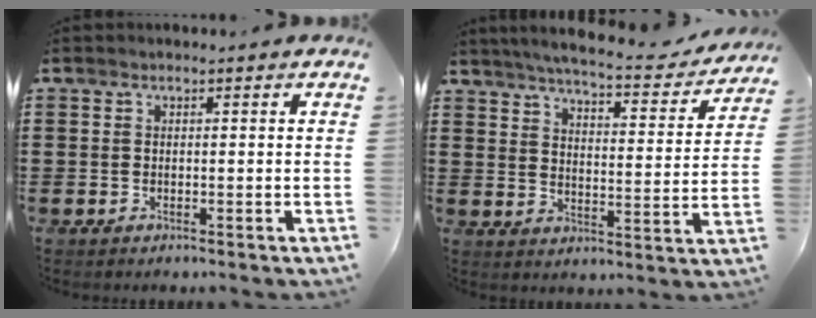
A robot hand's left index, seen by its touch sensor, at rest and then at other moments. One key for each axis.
{"total": 5.4, "fx": 5.0, "fy": -0.2, "fz": 2.0, "tx": -0.055, "ty": -0.038, "tz": 0.080}